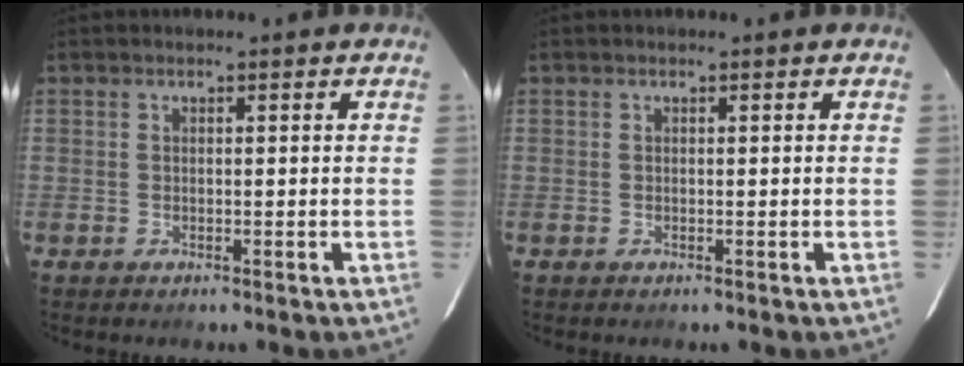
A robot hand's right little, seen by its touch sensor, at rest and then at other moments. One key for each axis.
{"total": 0.0}